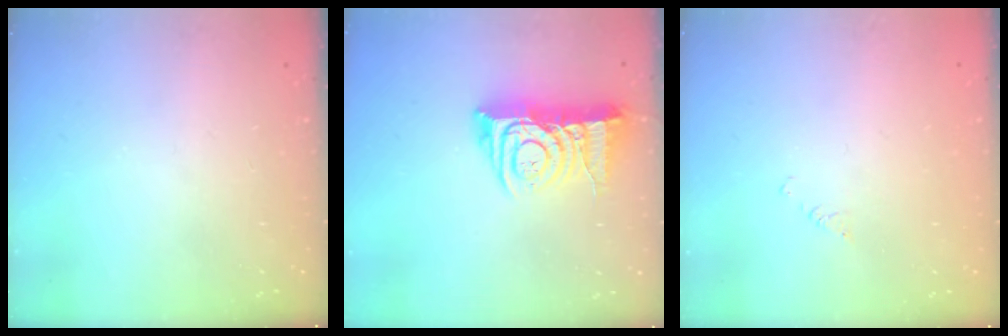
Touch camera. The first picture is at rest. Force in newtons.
{"total": 12.1, "press": 12.0, "slide": 1.7}
{"total": 2.0, "press": 2.0, "slide": 0.3}